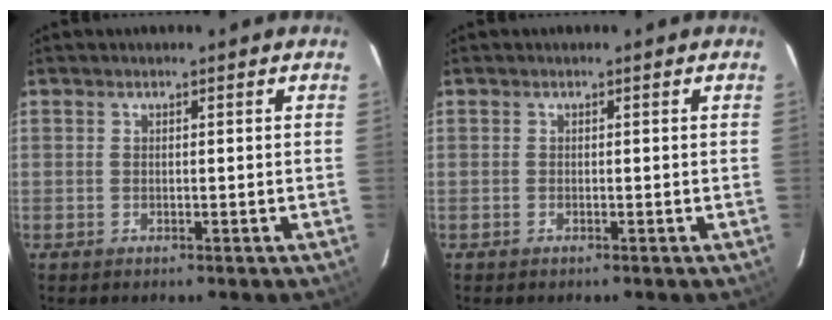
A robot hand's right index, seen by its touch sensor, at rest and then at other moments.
{"total": 0.0}